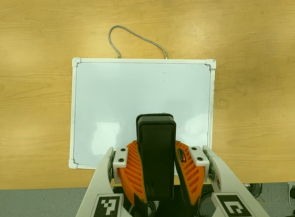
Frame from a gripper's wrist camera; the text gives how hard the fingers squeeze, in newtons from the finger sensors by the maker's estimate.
{"total": 8.7, "left": 6.8, "right": 10.6}